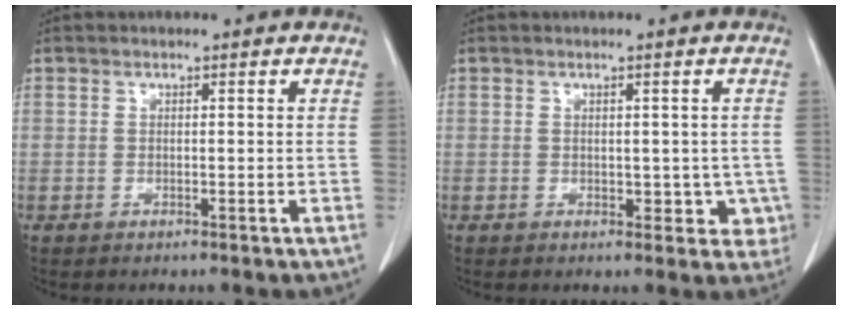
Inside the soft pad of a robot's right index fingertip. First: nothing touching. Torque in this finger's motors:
{"motor_torque": [0.06, 0.21, 0.07, 0.03]}